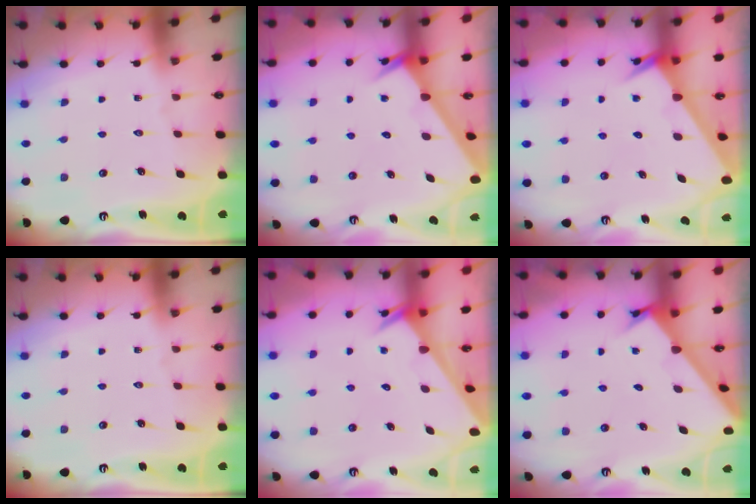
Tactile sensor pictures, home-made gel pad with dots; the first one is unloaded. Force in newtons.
{"total": 2.5, "press": 2.5, "slide": 0.1}
{"total": 2.5, "press": 2.5, "slide": 0.1}
{"total": 0.0}
{"total": 2.3, "press": 2.3, "slide": 0.1}
{"total": 1.9, "press": 1.9, "slide": 0.1}